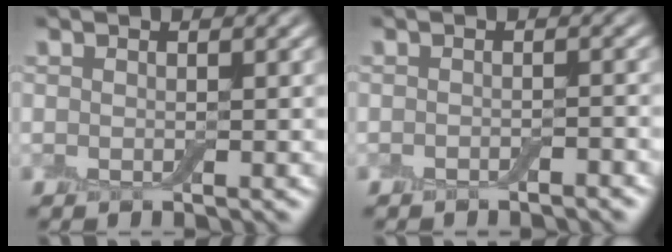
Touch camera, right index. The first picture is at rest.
{"total": 1.0, "force": [-0.8, 0.2, 0.6], "torque": [-0.008, 0.000, -0.013]}